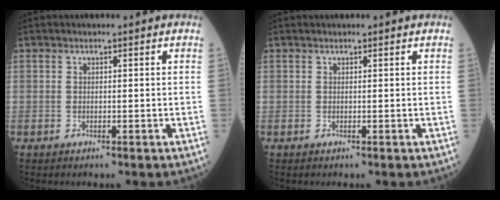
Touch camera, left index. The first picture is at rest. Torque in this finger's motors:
{"motor_torque": [0.00, 0.00, 0.00, 0.00]}